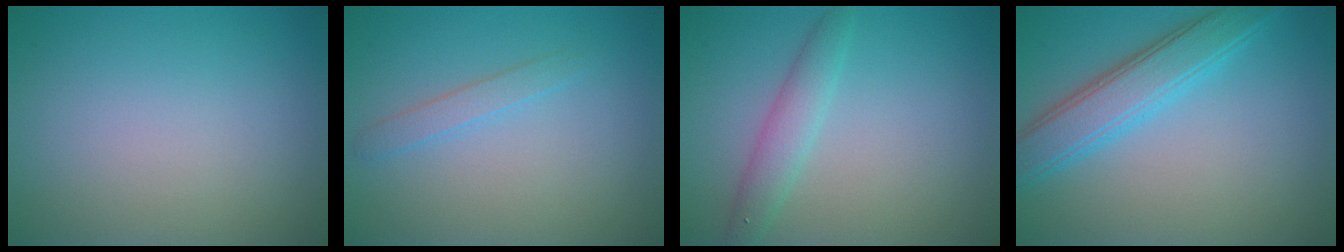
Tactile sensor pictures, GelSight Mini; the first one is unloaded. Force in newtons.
{"total": 1.3, "press": 1.3, "slide": 0.1}
{"total": 2.5, "press": 2.5, "slide": 0.2}
{"total": 4.6, "press": 4.6, "slide": 0.2}